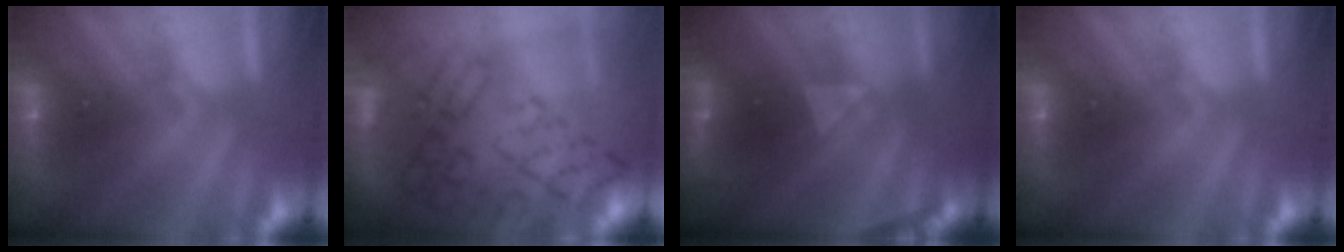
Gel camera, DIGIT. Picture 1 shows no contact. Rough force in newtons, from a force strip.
{"total": 7.8}
{"total": 2.3}
{"total": 0.0}